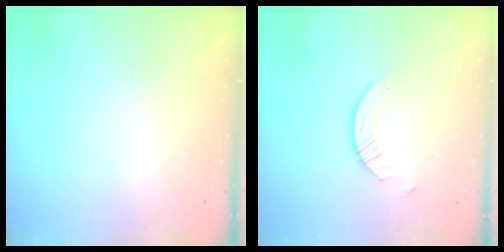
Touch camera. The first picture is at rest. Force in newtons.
{"total": 3.8, "press": 3.7, "slide": 0.4}